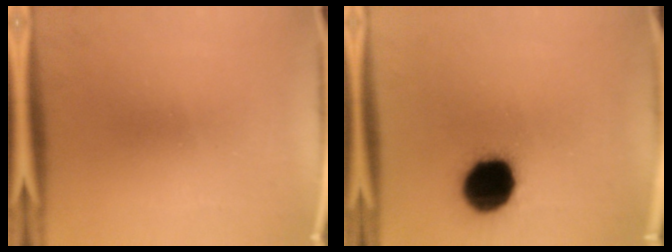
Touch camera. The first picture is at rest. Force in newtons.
{"total": 18.5}